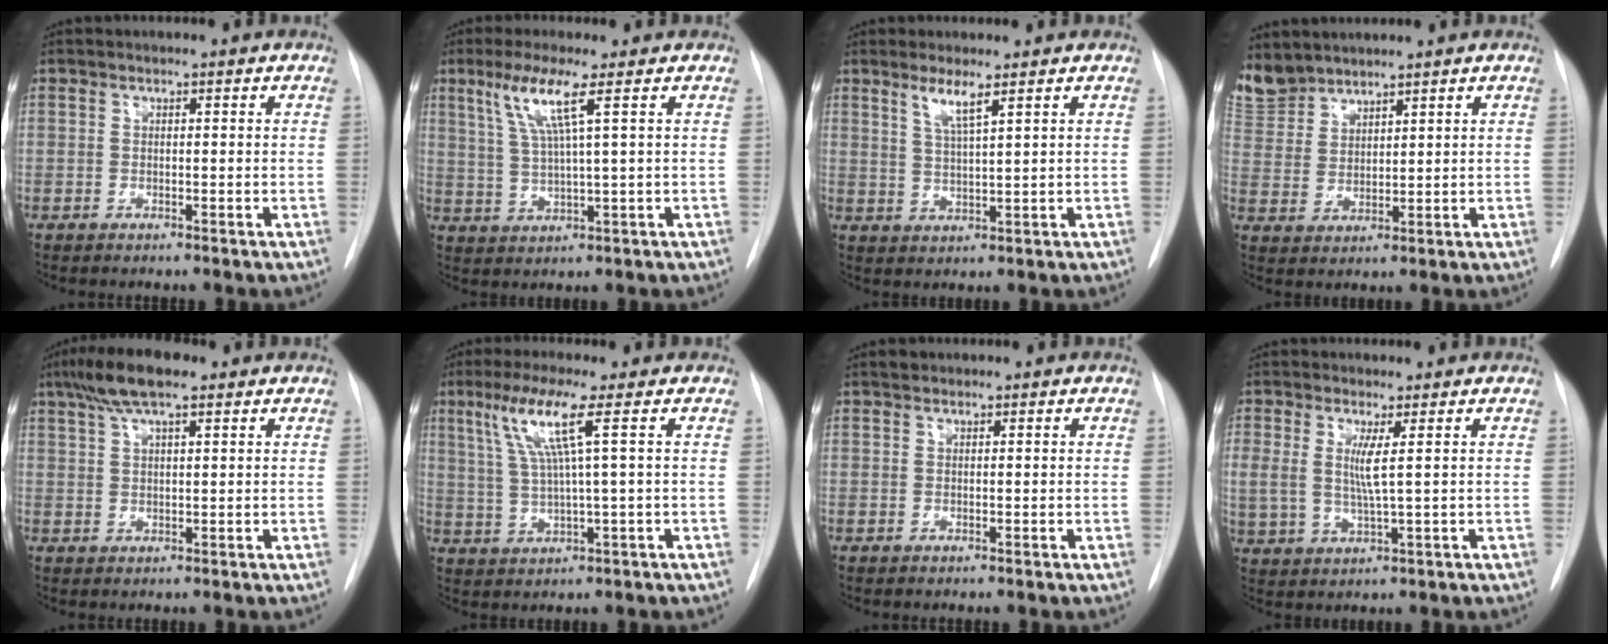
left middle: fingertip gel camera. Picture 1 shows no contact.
{"total": 6.8, "force": [3.1, -0.7, 6.0], "torque": [-0.126, 0.001, 0.066]}
{"total": 3.7, "force": [2.3, -0.3, 2.9], "torque": [-0.061, -0.010, 0.047]}
{"total": 7.3, "force": [6.8, 2.4, 0.4], "torque": [-0.014, 0.002, 0.150]}
{"total": 7.5, "force": [5.0, 1.5, 5.4], "torque": [-0.109, 0.020, 0.089]}
{"total": 7.9, "force": [3.1, -1.2, 7.1], "torque": [-0.151, 0.007, 0.065]}
{"total": 0.8, "force": [0.7, 0.3, 0.1], "torque": [-0.007, 0.005, 0.013]}
{"total": 5.0, "force": [1.3, 0.7, 4.7], "torque": [-0.114, -0.003, 0.031]}